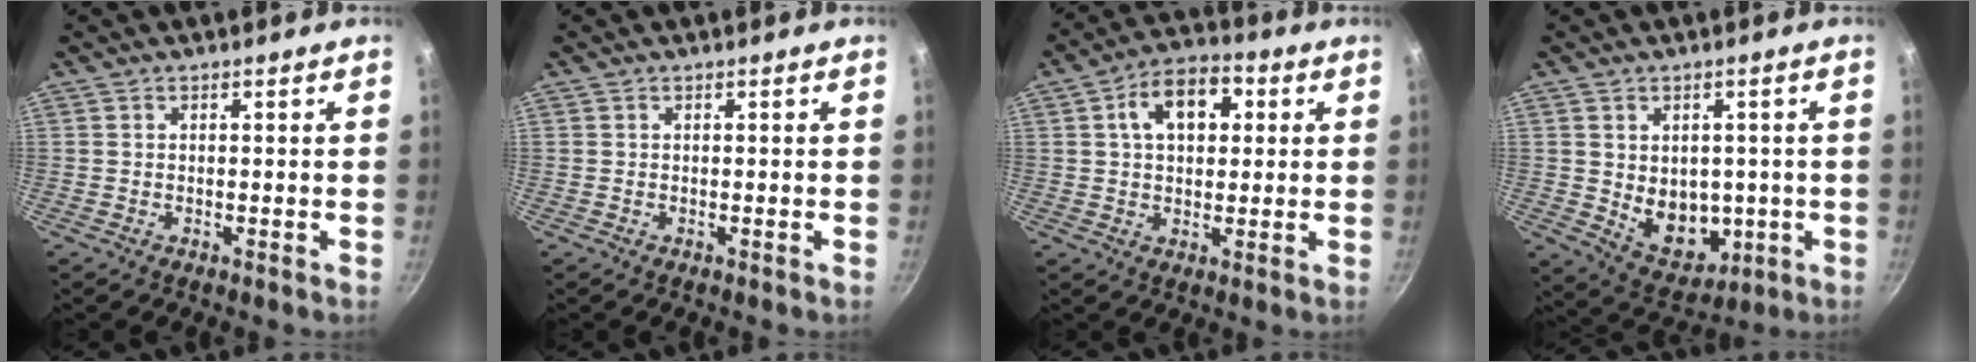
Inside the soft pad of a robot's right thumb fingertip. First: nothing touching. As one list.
[{"total": 0.0}, {"total": 11.1, "force": [2.9, 7.2, 8.0], "torque": [-0.095, 0.015, 0.036]}, {"total": 10.4, "force": [-0.6, 7.9, 6.6], "torque": [-0.065, -0.013, 0.016]}]